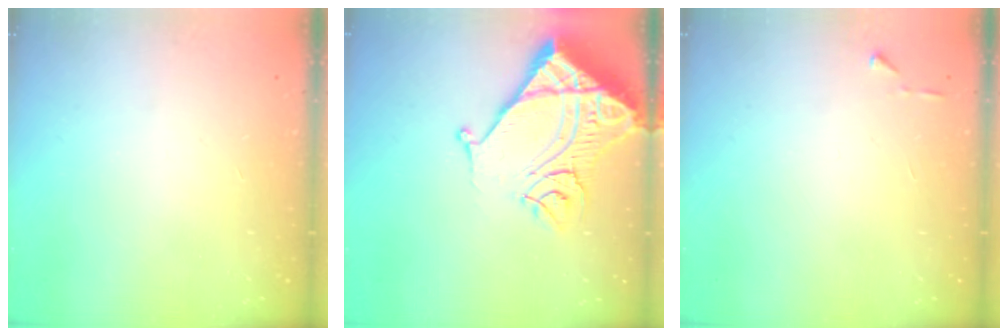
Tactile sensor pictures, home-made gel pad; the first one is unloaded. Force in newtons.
{"total": 14.2, "press": 14.1, "slide": 1.8}
{"total": 3.9, "press": 3.9, "slide": 0.5}